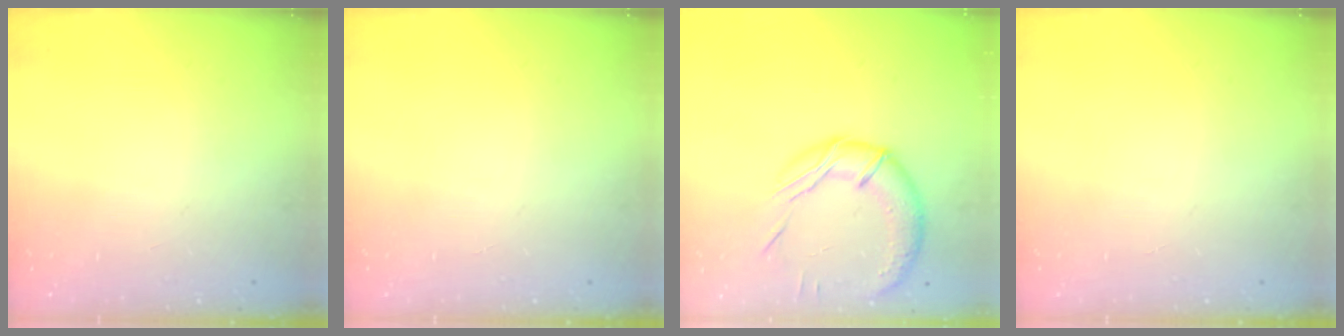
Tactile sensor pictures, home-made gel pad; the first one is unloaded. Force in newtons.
{"total": 0.0}
{"total": 14.6, "press": 14.5, "slide": 0.9}
{"total": 0.0}